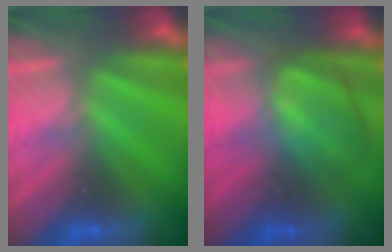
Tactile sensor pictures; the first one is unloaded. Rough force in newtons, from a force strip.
{"total": 2.9}